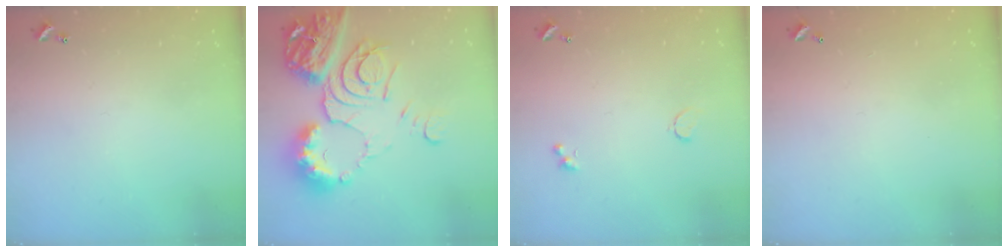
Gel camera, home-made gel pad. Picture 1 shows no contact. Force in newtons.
{"total": 19.5, "press": 19.4, "slide": 2.4}
{"total": 1.3, "press": 1.2, "slide": 0.6}
{"total": 2.8, "press": 2.8, "slide": 0.1}